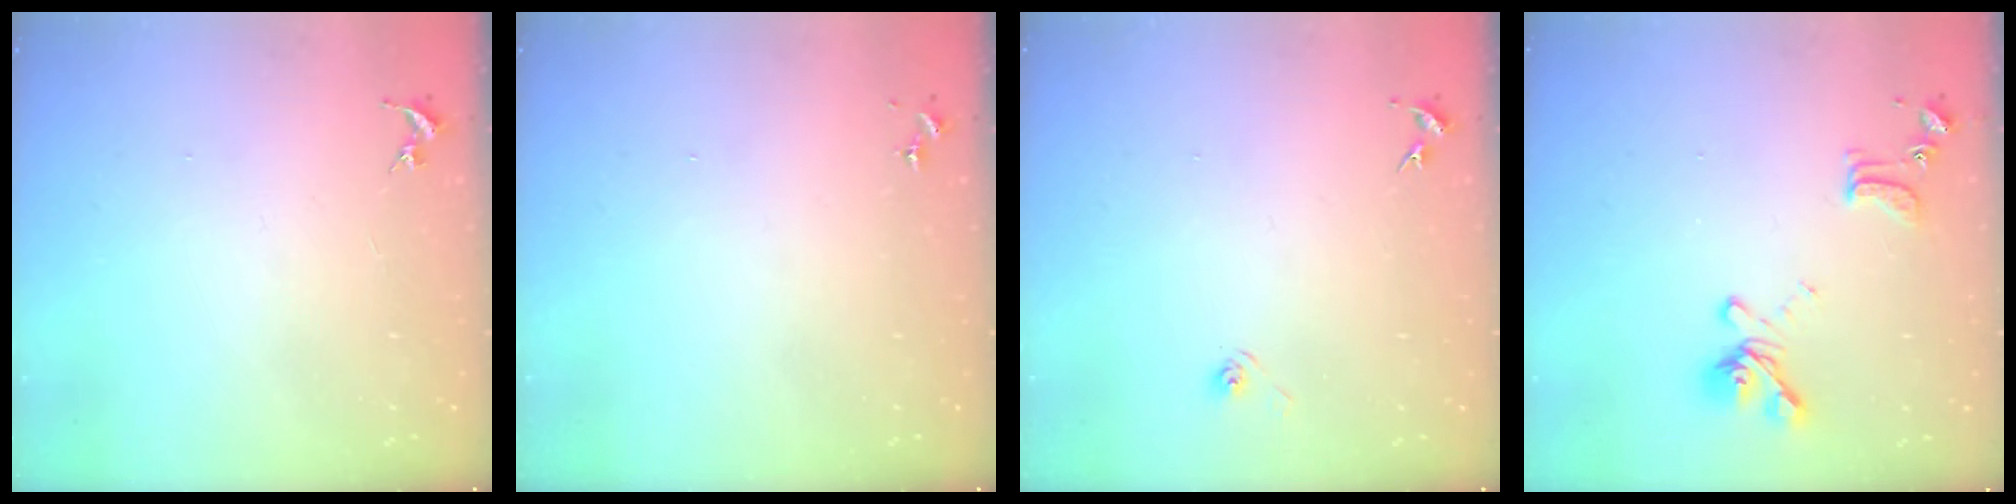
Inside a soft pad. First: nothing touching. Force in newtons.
{"total": 0.0}
{"total": 3.0, "press": 2.6, "slide": 1.5}
{"total": 13.5, "press": 13.4, "slide": 1.4}